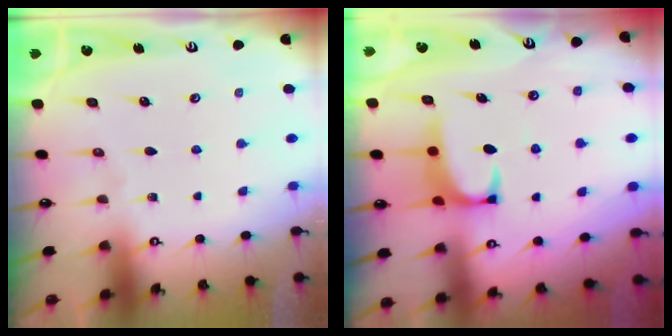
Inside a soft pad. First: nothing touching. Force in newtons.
{"total": 2.0, "press": 1.9, "slide": 0.7}